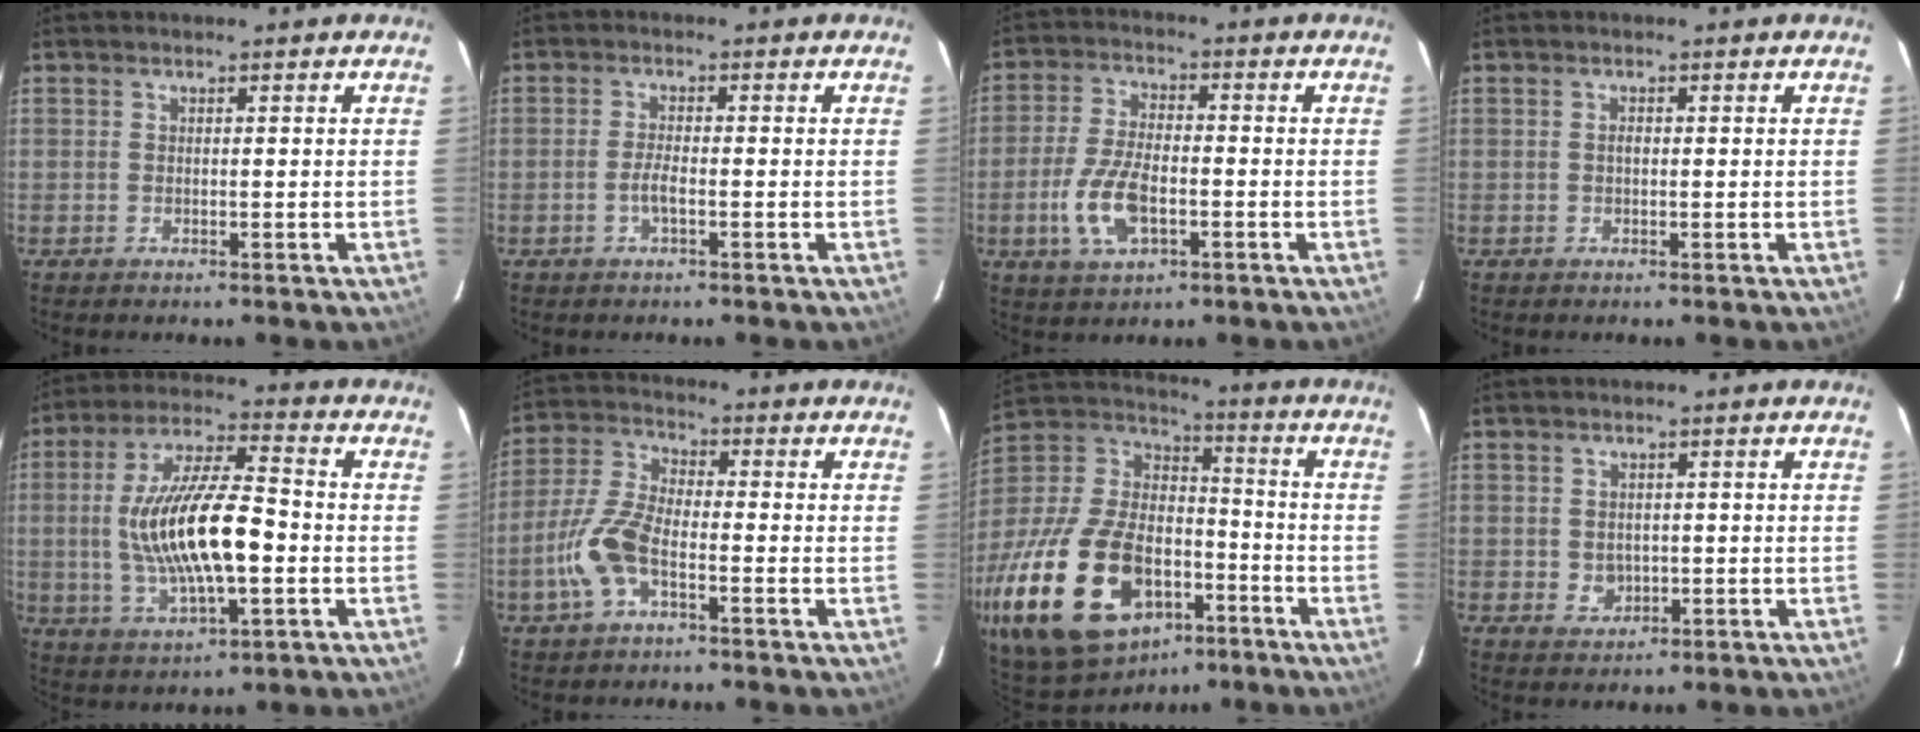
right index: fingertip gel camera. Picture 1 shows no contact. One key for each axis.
{"total": 2.3, "fx": -1.0, "fy": 0.4, "fz": 2.0, "tx": -0.043, "ty": 0.000, "tz": -0.020}
{"total": 10.2, "fx": -3.2, "fy": 4.9, "fz": 8.4, "tx": -0.182, "ty": -0.003, "tz": -0.057}
{"total": 0.8, "fx": -0.1, "fy": 0.6, "fz": 0.6, "tx": -0.010, "ty": 0.001, "tz": -0.002}
{"total": 17.5, "fx": -1.6, "fy": 5.8, "fz": 16.5, "tx": -0.316, "ty": 0.001, "tz": -0.023}
{"total": 9.5, "fx": -3.9, "fy": 4.0, "fz": 7.7, "tx": -0.177, "ty": 0.002, "tz": -0.078}
{"total": 32.6, "fx": -14.9, "fy": 19.3, "fz": 21.7, "tx": -0.475, "ty": -0.009, "tz": -0.233}
{"total": 3.1, "fx": -0.3, "fy": 2.8, "fz": 1.3, "tx": -0.024, "ty": 0.002, "tz": 0.003}